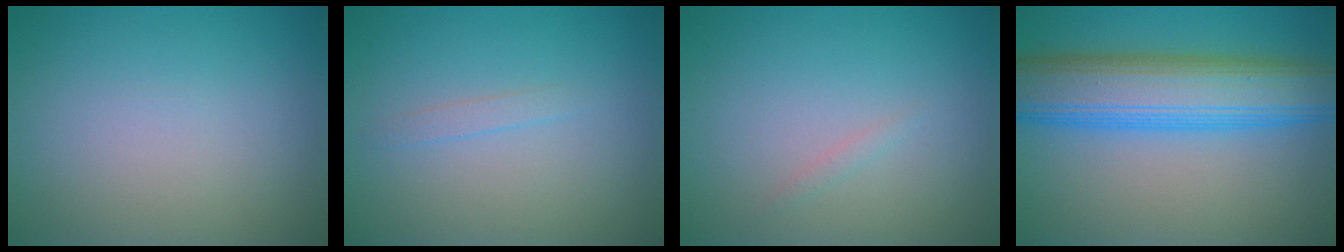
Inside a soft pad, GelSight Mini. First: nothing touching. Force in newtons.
{"total": 0.8, "press": 0.8, "slide": 0.1}
{"total": 0.5, "press": 0.5, "slide": 0.0}
{"total": 9.6, "press": 9.6, "slide": 0.1}